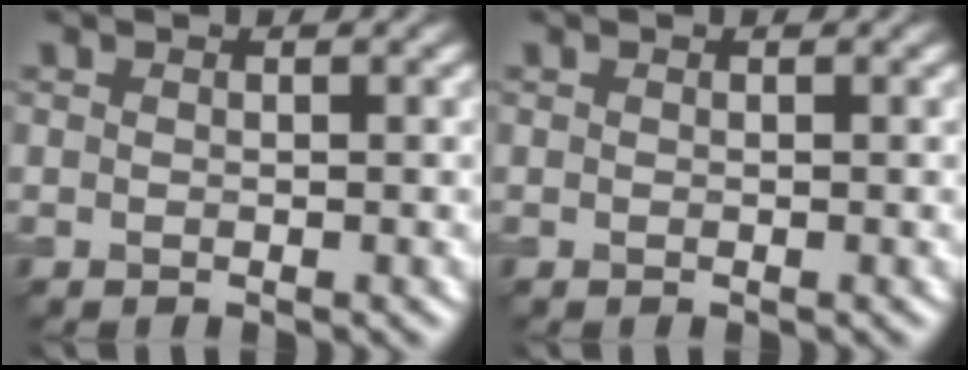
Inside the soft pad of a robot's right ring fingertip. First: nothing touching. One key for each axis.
{"total": 0.0}